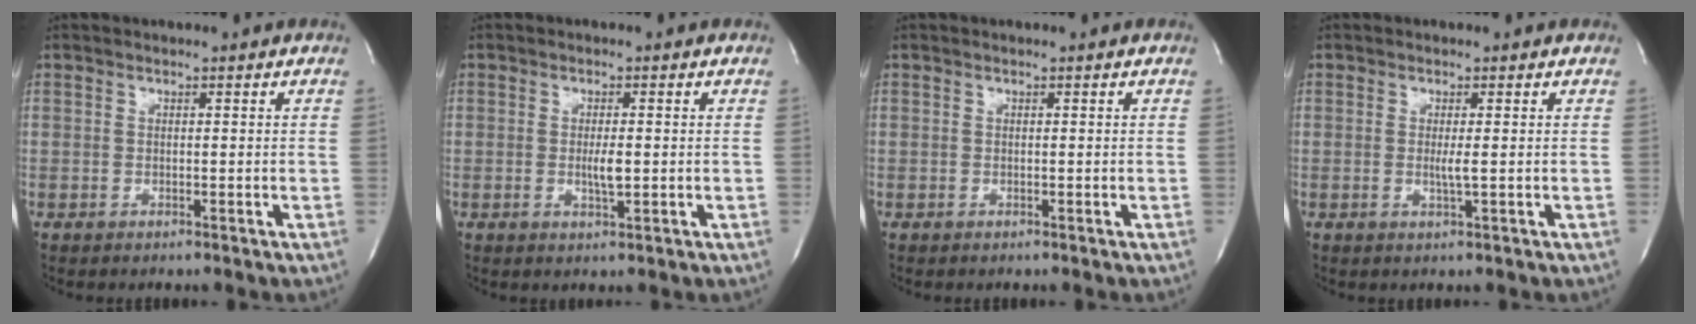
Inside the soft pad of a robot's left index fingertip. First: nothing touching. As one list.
[{"total": 2.6, "force": [-0.2, 0.5, 2.5], "torque": [-0.049, -0.003, -0.003]}, {"total": 0.0}, {"total": 1.6, "force": [-0.1, -0.2, 1.6], "torque": [-0.036, -0.004, -0.002]}]